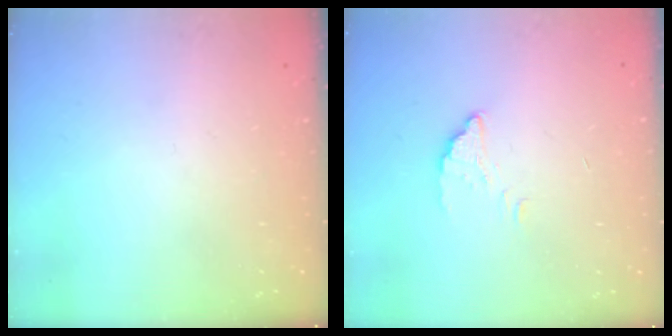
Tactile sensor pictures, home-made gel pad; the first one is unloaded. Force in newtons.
{"total": 1.5, "press": 1.5, "slide": 0.1}